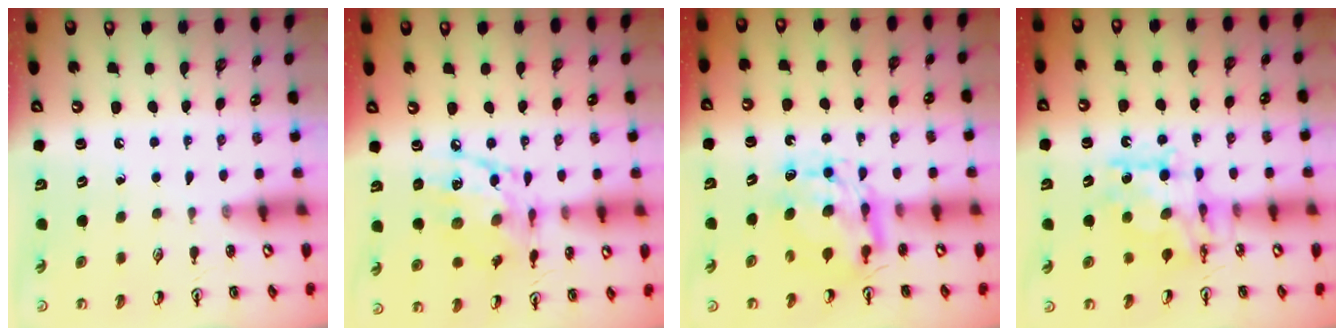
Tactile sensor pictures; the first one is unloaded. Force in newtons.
{"total": 12.6, "press": 12.6, "slide": 0.8}
{"total": 9.1, "press": 9.1, "slide": 0.8}
{"total": 9.5, "press": 9.5, "slide": 0.9}